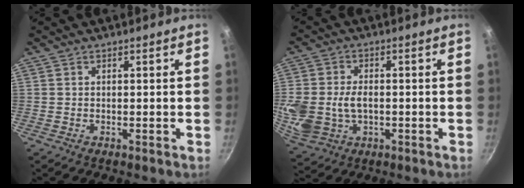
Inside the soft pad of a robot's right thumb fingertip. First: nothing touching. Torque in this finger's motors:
{"motor_torque": [0.21, 0.20, 0.94, 0.34, 0.14]}